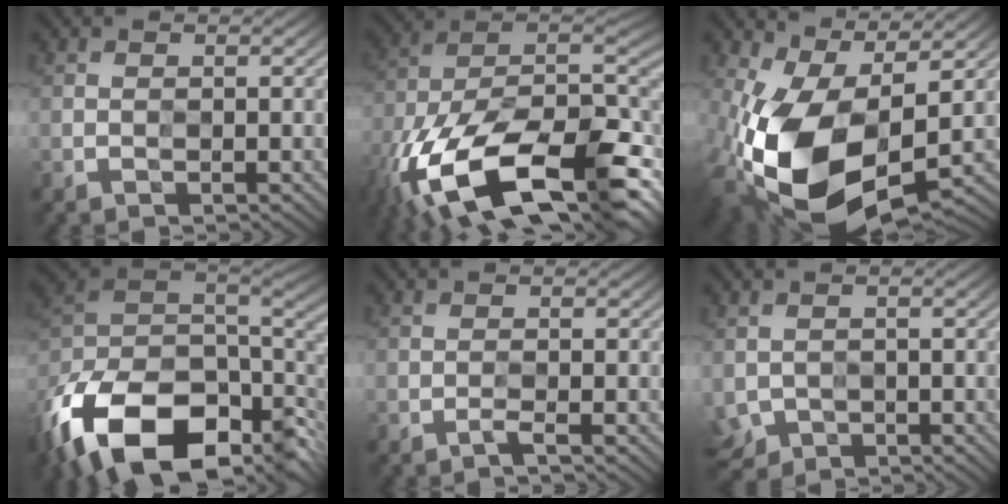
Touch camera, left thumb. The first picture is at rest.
{"total": 20.1, "force": [-11.3, 8.9, 14.0], "torque": [-0.278, -0.048, -0.171]}
{"total": 16.1, "force": [-2.2, 9.4, 12.9], "torque": [-0.279, -0.040, -0.023]}
{"total": 17.0, "force": [-7.9, 10.0, 11.4], "torque": [-0.277, -0.030, -0.119]}
{"total": 0.7, "force": [-0.2, -0.7, -0.2], "torque": [-0.002, 0.004, -0.007]}
{"total": 2.8, "force": [-0.8, 2.5, 1.0], "torque": [-0.040, -0.014, -0.014]}